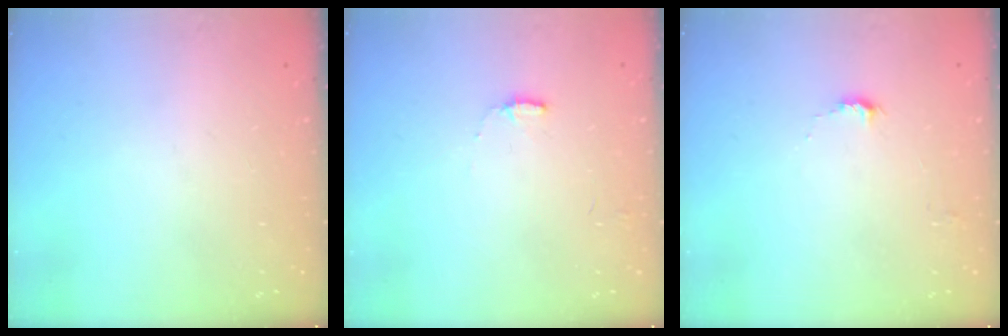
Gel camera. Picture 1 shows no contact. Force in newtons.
{"total": 7.4, "press": 7.4, "slide": 0.7}
{"total": 5.7, "press": 5.6, "slide": 0.5}